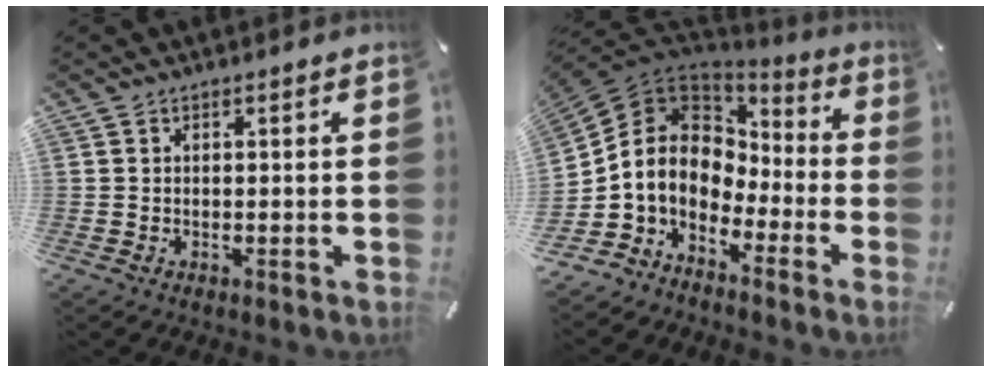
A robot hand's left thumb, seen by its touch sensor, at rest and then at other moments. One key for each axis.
{"total": 9.0, "fx": -2.2, "fy": 7.6, "fz": 4.2, "tx": -0.130, "ty": -0.008, "tz": -0.051}